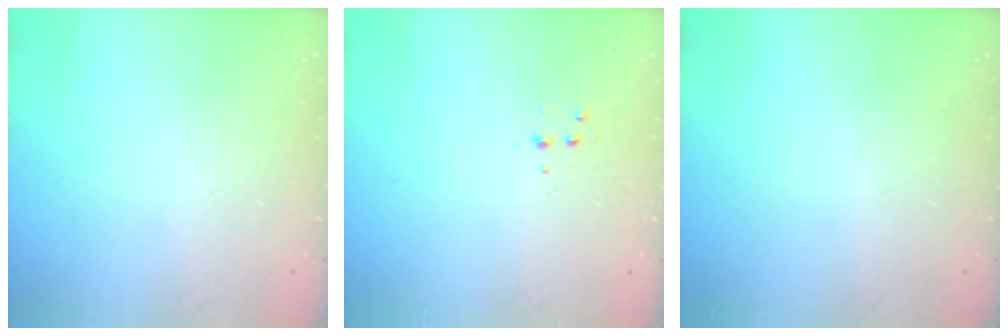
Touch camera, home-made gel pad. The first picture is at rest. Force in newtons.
{"total": 4.1, "press": 4.0, "slide": 1.1}
{"total": 0.0}